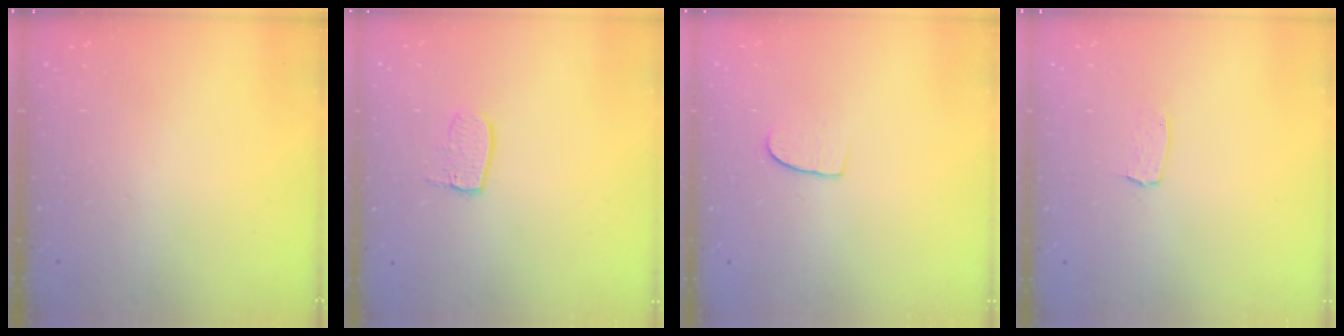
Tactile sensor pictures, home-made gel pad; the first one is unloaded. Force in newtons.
{"total": 7.2, "press": 7.2, "slide": 0.3}
{"total": 6.1, "press": 6.1, "slide": 0.4}
{"total": 3.0, "press": 3.0, "slide": 0.2}